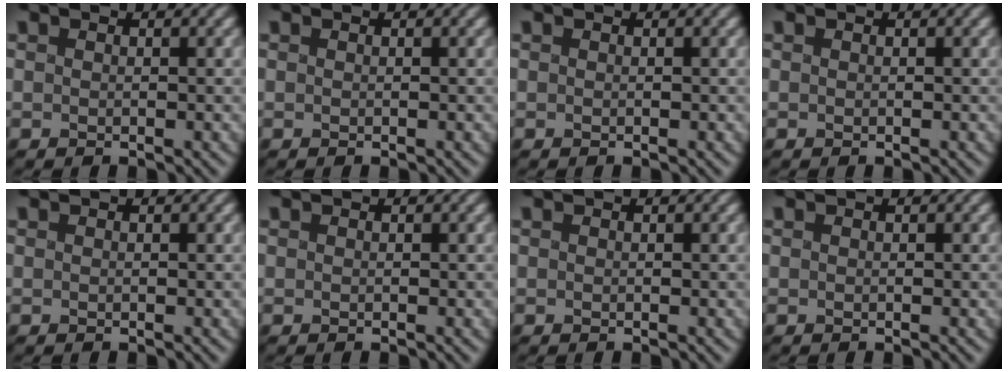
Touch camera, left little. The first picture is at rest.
{"total": 0.0}
{"total": 0.0}
{"total": 0.0}
{"total": 0.0}
{"total": 0.0}
{"total": 0.0}
{"total": 0.0}